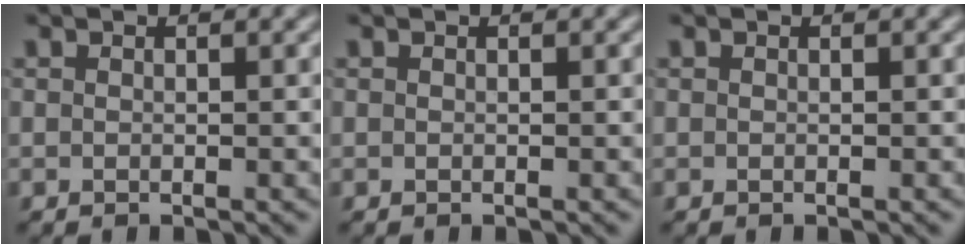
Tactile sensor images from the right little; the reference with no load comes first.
{"total": 0.0}
{"total": 0.0}